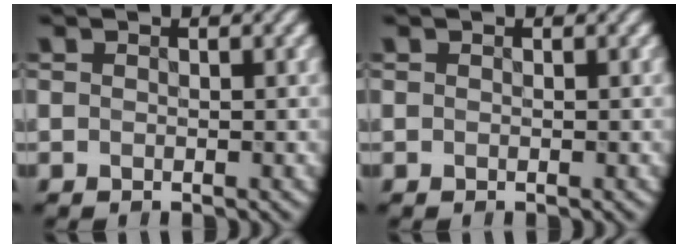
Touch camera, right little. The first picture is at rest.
{"total": 0.0}